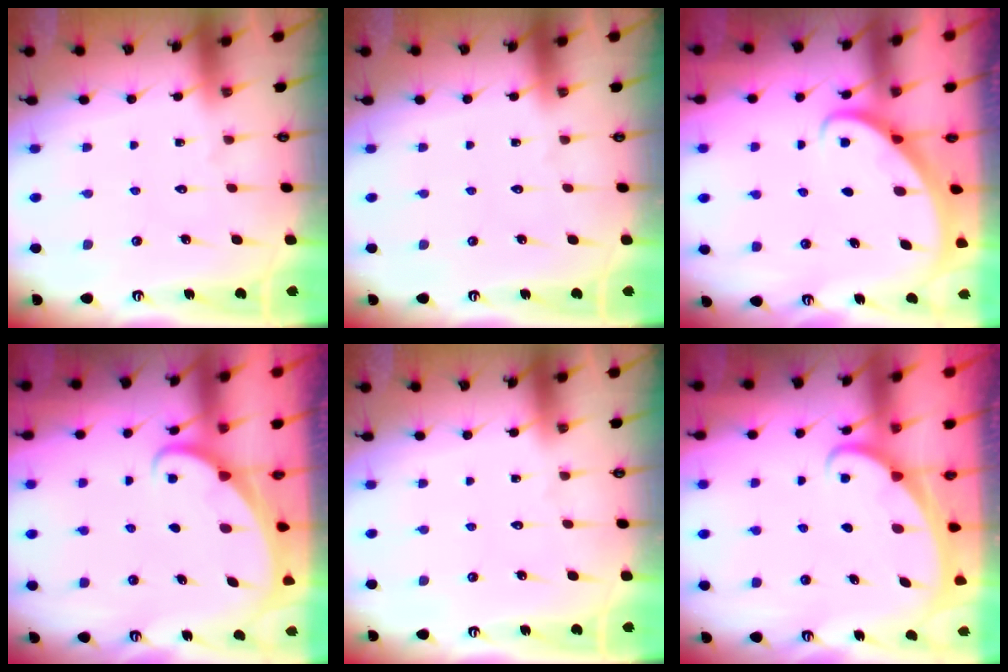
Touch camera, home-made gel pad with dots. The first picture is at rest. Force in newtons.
{"total": 0.0}
{"total": 2.8, "press": 2.8, "slide": 0.2}
{"total": 1.6, "press": 1.6, "slide": 0.0}
{"total": 0.0}
{"total": 1.6, "press": 1.6, "slide": 0.1}